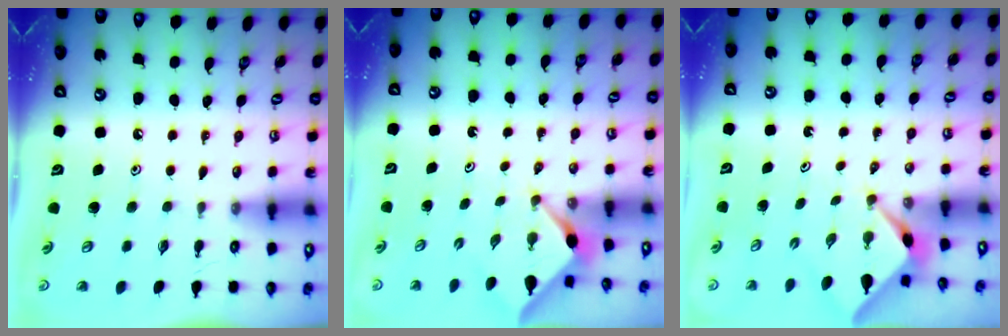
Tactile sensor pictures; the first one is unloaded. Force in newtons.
{"total": 3.0, "press": 3.0, "slide": 0.4}
{"total": 2.2, "press": 2.2, "slide": 0.2}